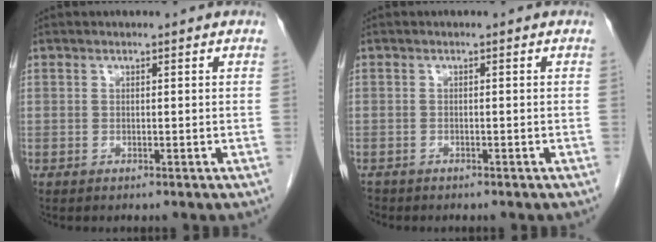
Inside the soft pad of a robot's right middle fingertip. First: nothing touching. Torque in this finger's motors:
{"motor_torque": [0.68, -0.82, 0.09, 0.06]}